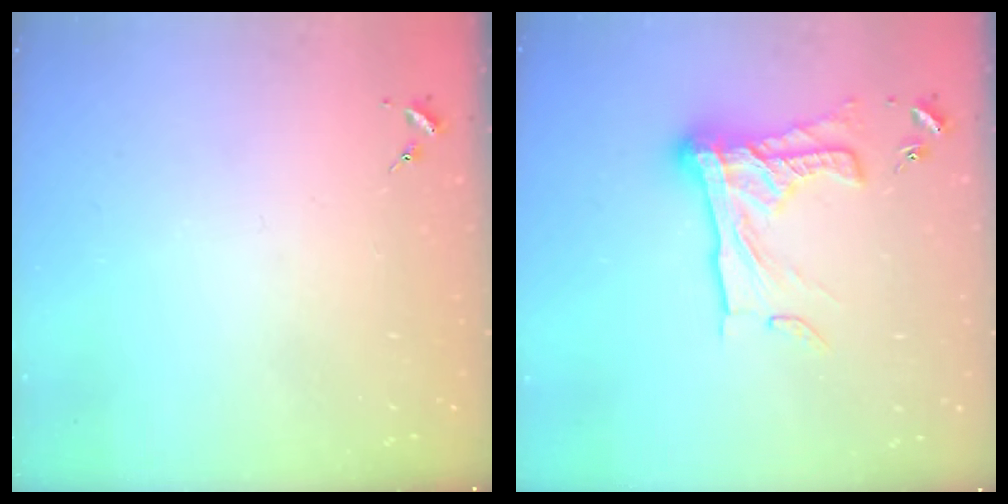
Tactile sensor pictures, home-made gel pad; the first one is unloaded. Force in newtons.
{"total": 20.0, "press": 20.0, "slide": 1.5}